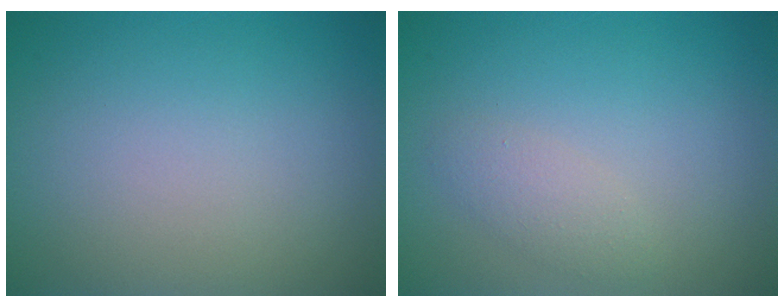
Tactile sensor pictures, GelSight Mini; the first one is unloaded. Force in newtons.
{"total": 1.6, "press": 1.6, "slide": 0.0}